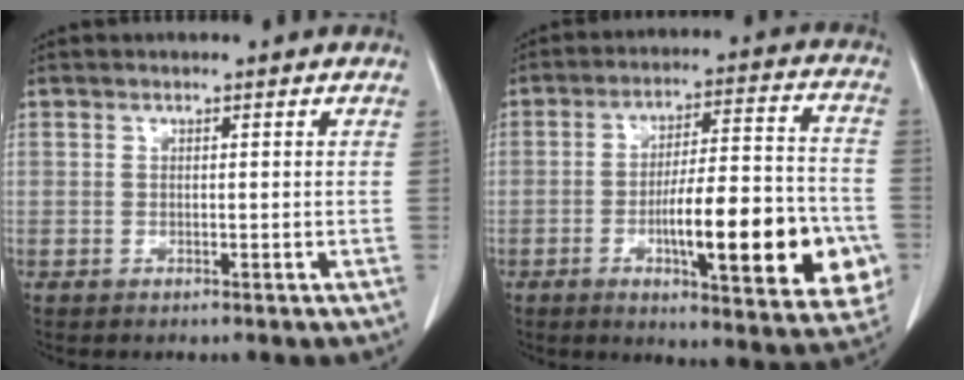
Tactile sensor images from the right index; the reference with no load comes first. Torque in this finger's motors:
{"motor_torque": [1.33, -0.80, 0.67, 0.17]}